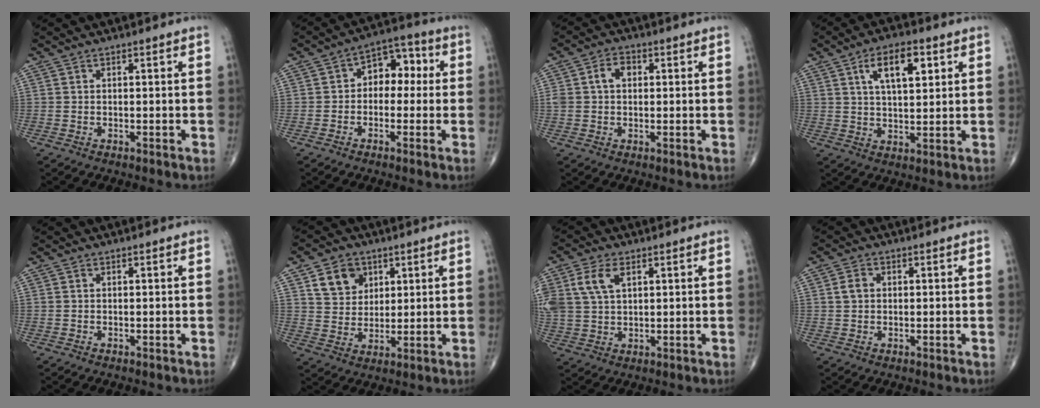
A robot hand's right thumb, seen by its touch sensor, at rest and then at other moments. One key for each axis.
{"total": 8.0, "fx": 0.4, "fy": 5.6, "fz": 5.7, "tx": -0.038, "ty": 0.034, "tz": -0.009}
{"total": 4.6, "fx": 0.9, "fy": 3.3, "fz": 3.1, "tx": -0.055, "ty": 0.017, "tz": 0.016}
{"total": 9.5, "fx": 3.8, "fy": 4.3, "fz": 7.6, "tx": -0.106, "ty": -0.010, "tz": 0.065}
{"total": 0.0}
{"total": 8.2, "fx": 3.7, "fy": 6.5, "fz": 3.3, "tx": -0.026, "ty": -0.018, "tz": 0.068}
{"total": 8.8, "fx": 3.4, "fy": 5.3, "fz": 6.2, "tx": -0.136, "ty": 0.003, "tz": 0.071}
{"total": 2.8, "fx": 0.5, "fy": 2.3, "fz": 1.6, "tx": -0.027, "ty": 0.005, "tz": 0.008}